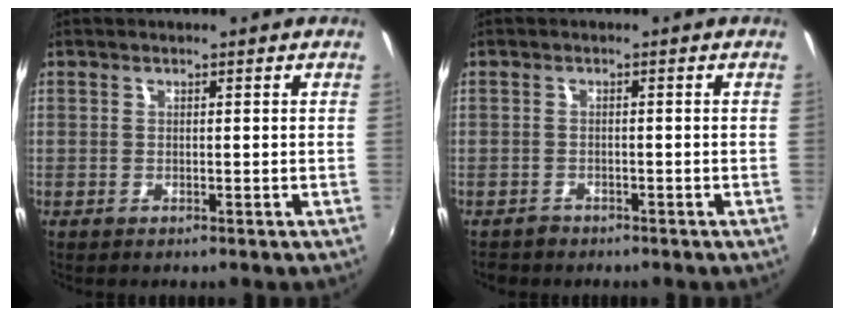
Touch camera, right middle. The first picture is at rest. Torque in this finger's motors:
{"motor_torque": [0.07, -0.19, 0.04, 0.01]}